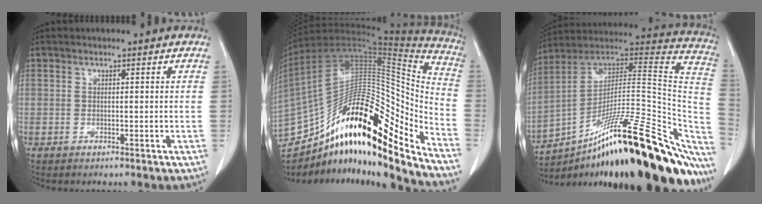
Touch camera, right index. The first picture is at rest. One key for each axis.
{"total": 27.3, "fx": -17.8, "fy": 6.4, "fz": 19.6, "tx": -0.325, "ty": 0.041, "tz": -0.296}
{"total": 36.4, "fx": -22.6, "fy": 8.2, "fz": 27.4, "tx": -0.308, "ty": 0.019, "tz": -0.337}